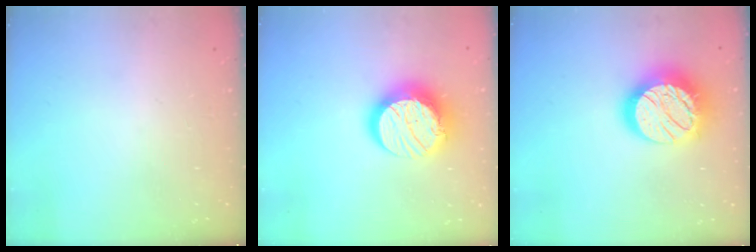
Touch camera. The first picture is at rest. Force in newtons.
{"total": 15.8, "press": 15.7, "slide": 1.2}
{"total": 18.6, "press": 18.6, "slide": 1.2}